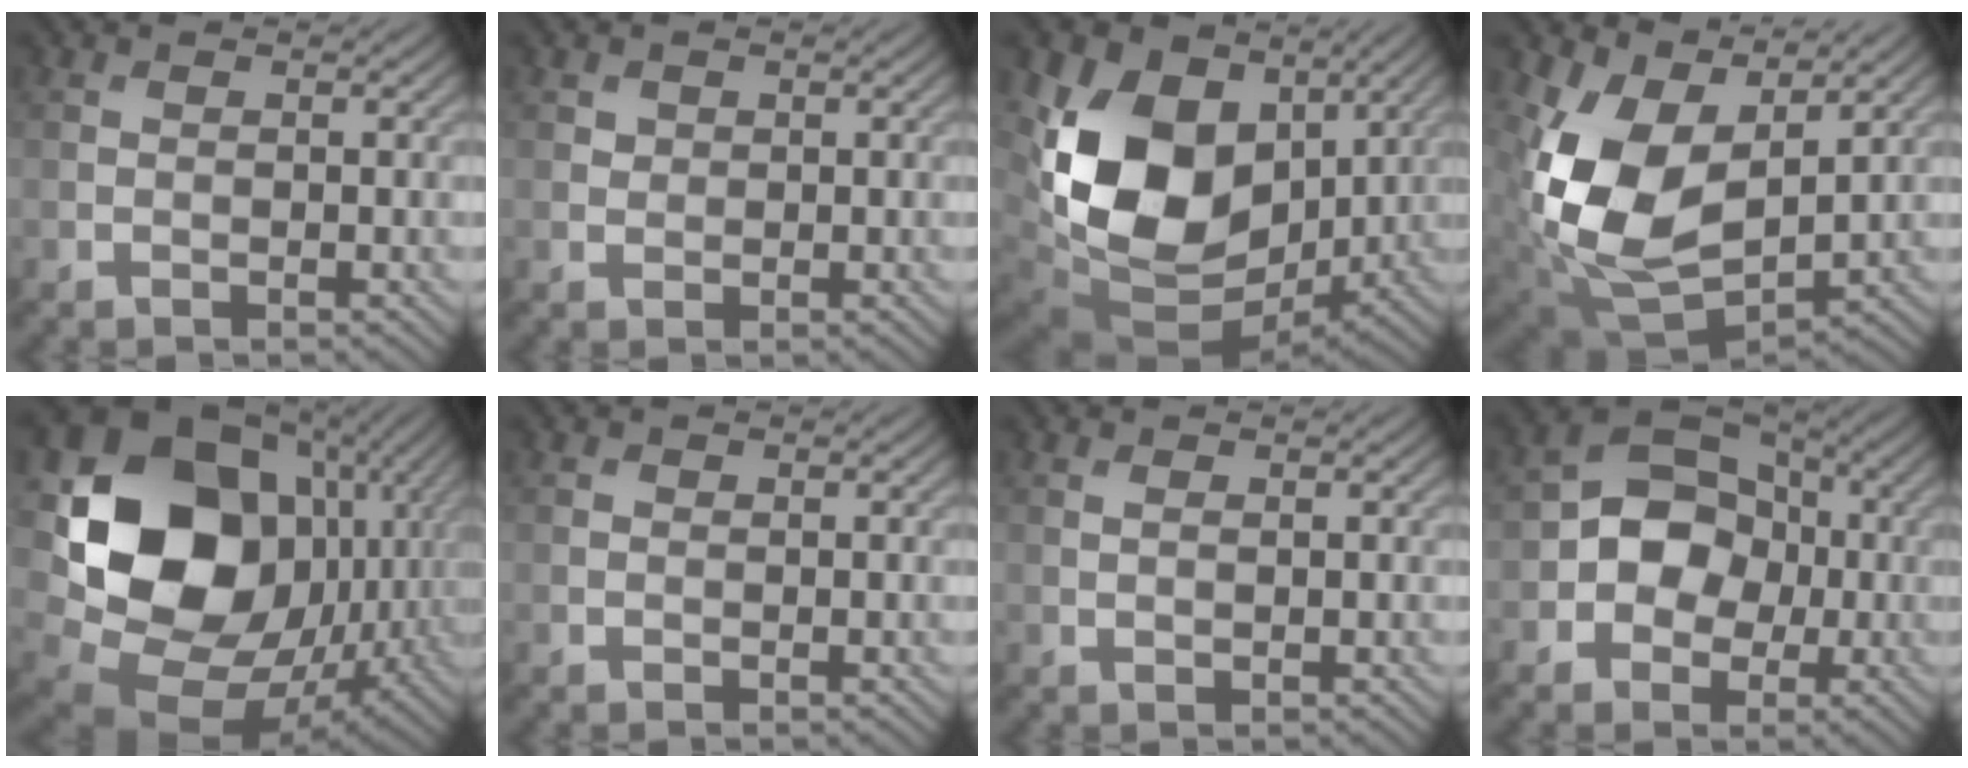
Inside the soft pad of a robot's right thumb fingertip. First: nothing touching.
{"total": 0.9, "force": [0.5, 0.8, 0.2], "torque": [-0.003, -0.003, 0.009]}
{"total": 17.1, "force": [2.3, 12.3, 11.6], "torque": [-0.259, -0.022, 0.057]}
{"total": 12.3, "force": [2.9, 7.6, 9.1], "torque": [-0.216, -0.015, 0.064]}
{"total": 20.2, "force": [3.0, 16.2, 11.6], "torque": [-0.265, -0.036, 0.084]}
{"total": 0.0}
{"total": 0.7, "force": [0.3, 0.2, 0.6], "torque": [-0.013, -0.001, 0.007]}
{"total": 7.6, "force": [-1.0, 6.2, 4.2], "torque": [-0.070, 0.010, -0.038]}